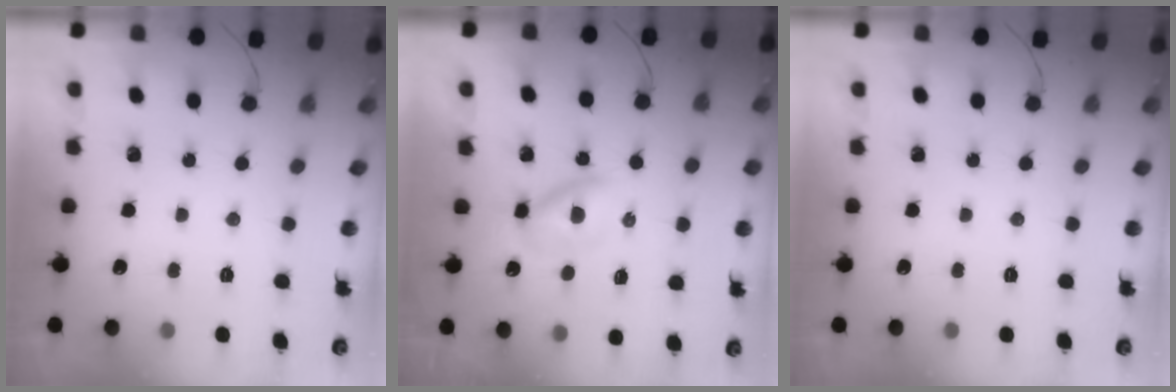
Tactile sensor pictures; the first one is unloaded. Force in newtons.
{"total": 2.8, "press": 2.8, "slide": 0.5}
{"total": 0.0}